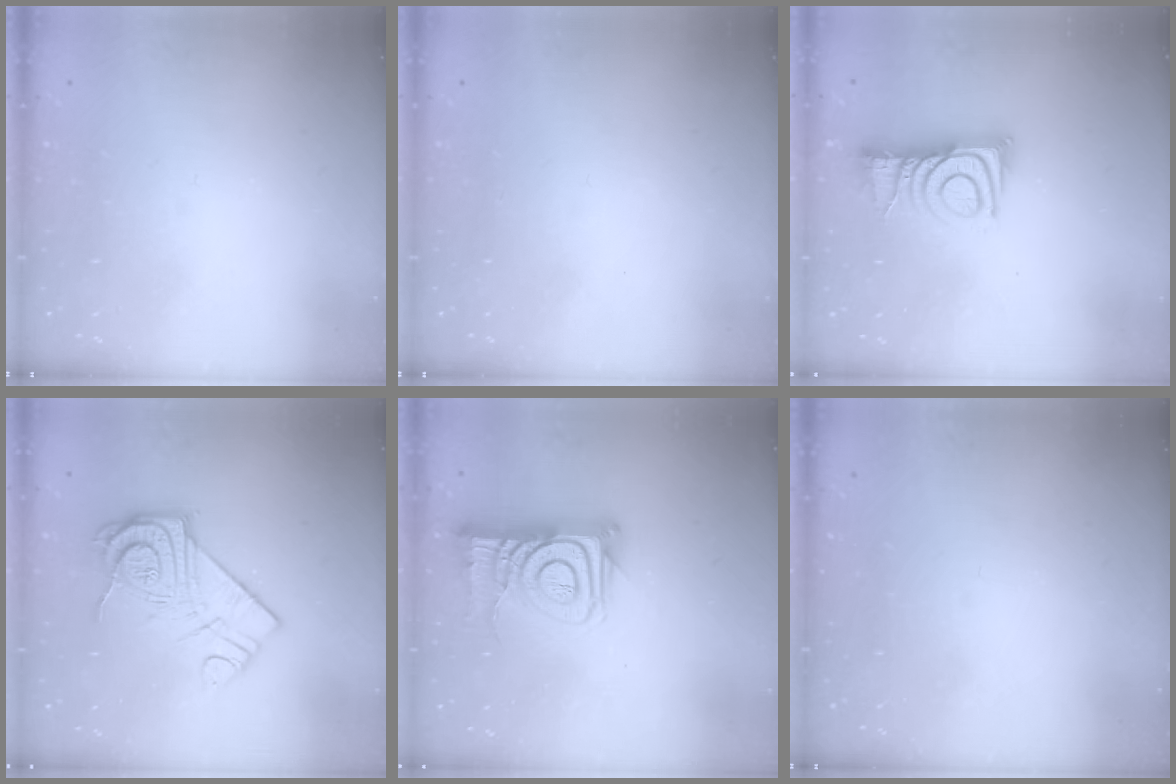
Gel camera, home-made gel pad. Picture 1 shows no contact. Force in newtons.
{"total": 1.5, "press": 1.5, "slide": 0.1}
{"total": 11.4, "press": 11.4, "slide": 0.6}
{"total": 14.3, "press": 14.3, "slide": 0.7}
{"total": 13.6, "press": 13.6, "slide": 1.0}
{"total": 0.0}